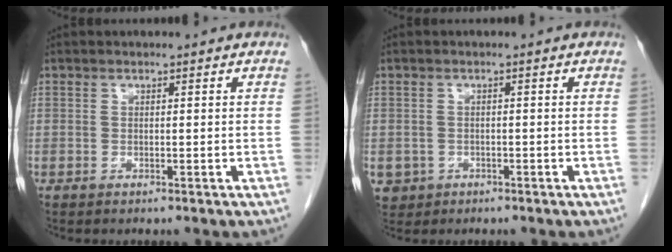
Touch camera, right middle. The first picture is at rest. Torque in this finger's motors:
{"motor_torque": [1.17, -0.97, 0.38, 0.06]}